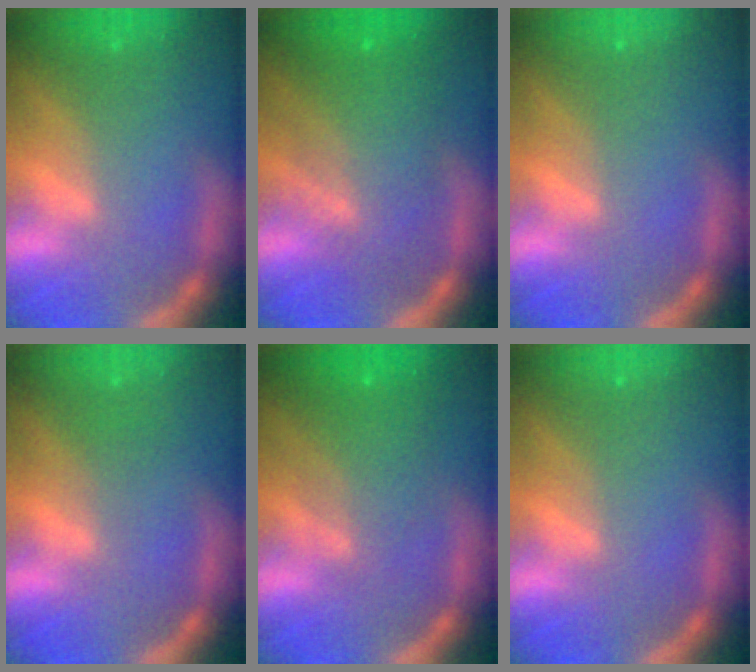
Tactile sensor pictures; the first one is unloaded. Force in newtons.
{"total": 7.6}
{"total": 0.0}
{"total": 1.0}
{"total": 5.1}
{"total": 0.0}